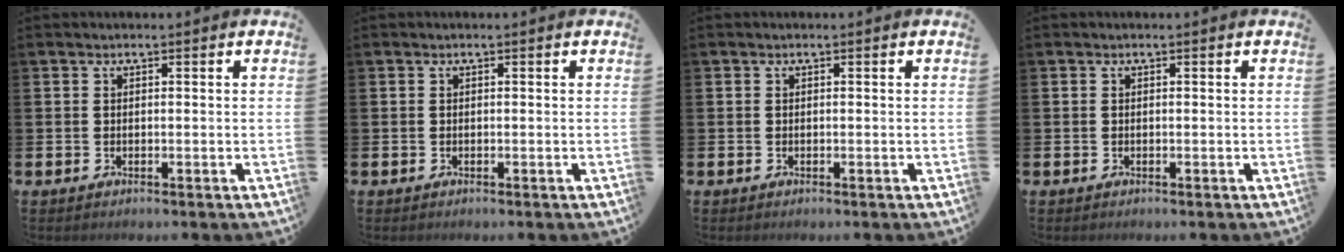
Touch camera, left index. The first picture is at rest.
{"total": 0.0}
{"total": 0.0}
{"total": 0.0}